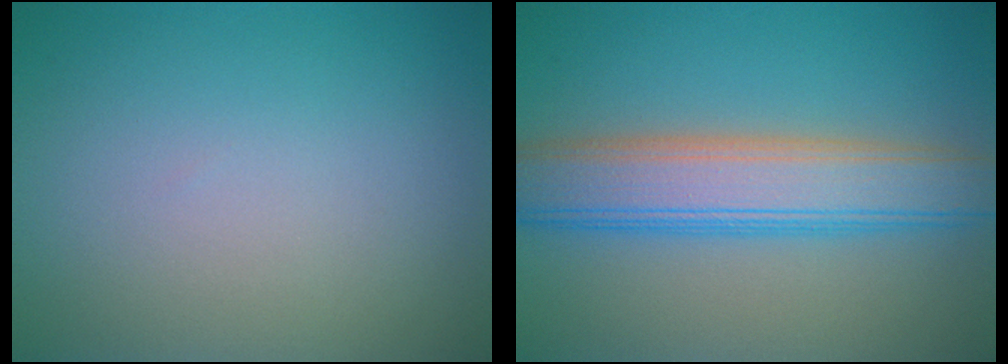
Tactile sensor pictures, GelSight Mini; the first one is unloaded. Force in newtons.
{"total": 7.0, "press": 7.0, "slide": 0.1}